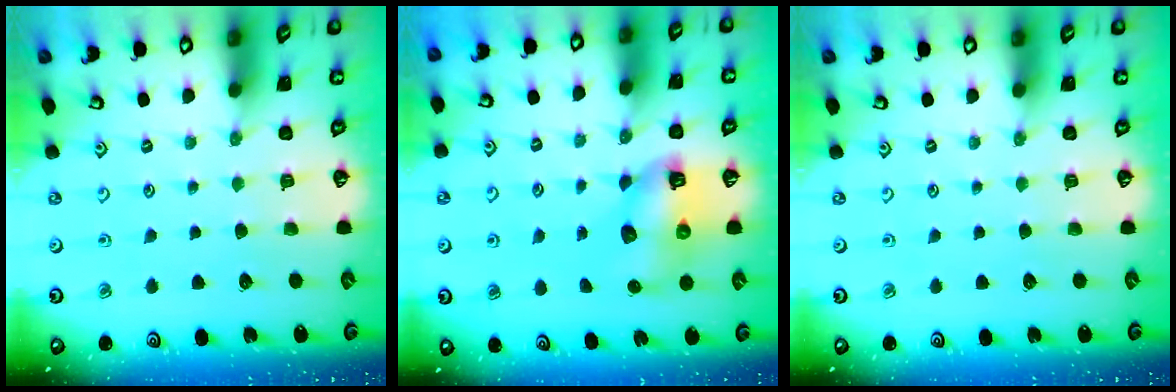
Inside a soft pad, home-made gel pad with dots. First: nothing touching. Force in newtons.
{"total": 8.2, "press": 8.2, "slide": 1.1}
{"total": 0.0}